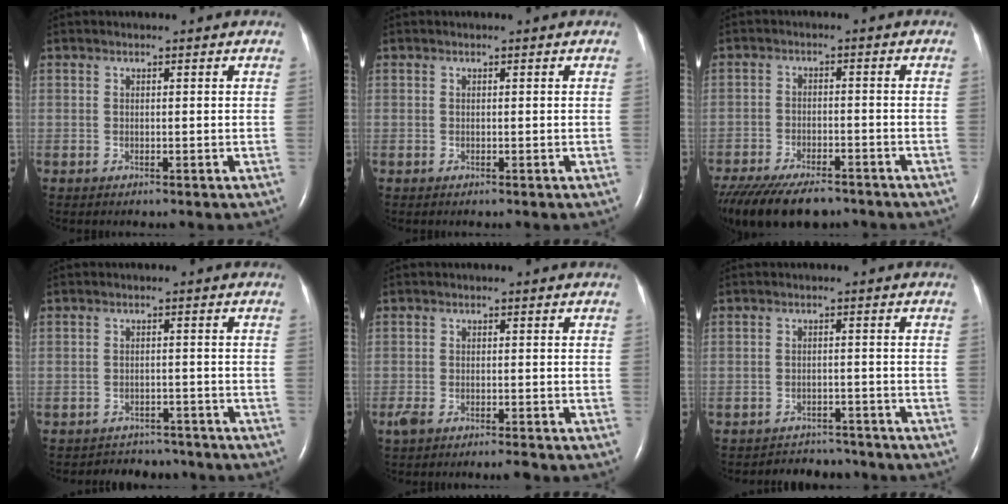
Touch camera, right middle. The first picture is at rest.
{"total": 0.0}
{"total": 15.1, "force": [-11.9, 5.1, 7.8], "torque": [-0.177, -0.030, -0.183]}
{"total": 6.3, "force": [-5.9, 2.2, -0.2], "torque": [0.005, 0.013, -0.075]}
{"total": 3.8, "force": [-2.9, 0.7, 2.4], "torque": [-0.050, -0.007, -0.050]}
{"total": 5.7, "force": [-5.4, 1.6, -0.6], "torque": [0.008, 0.011, -0.072]}